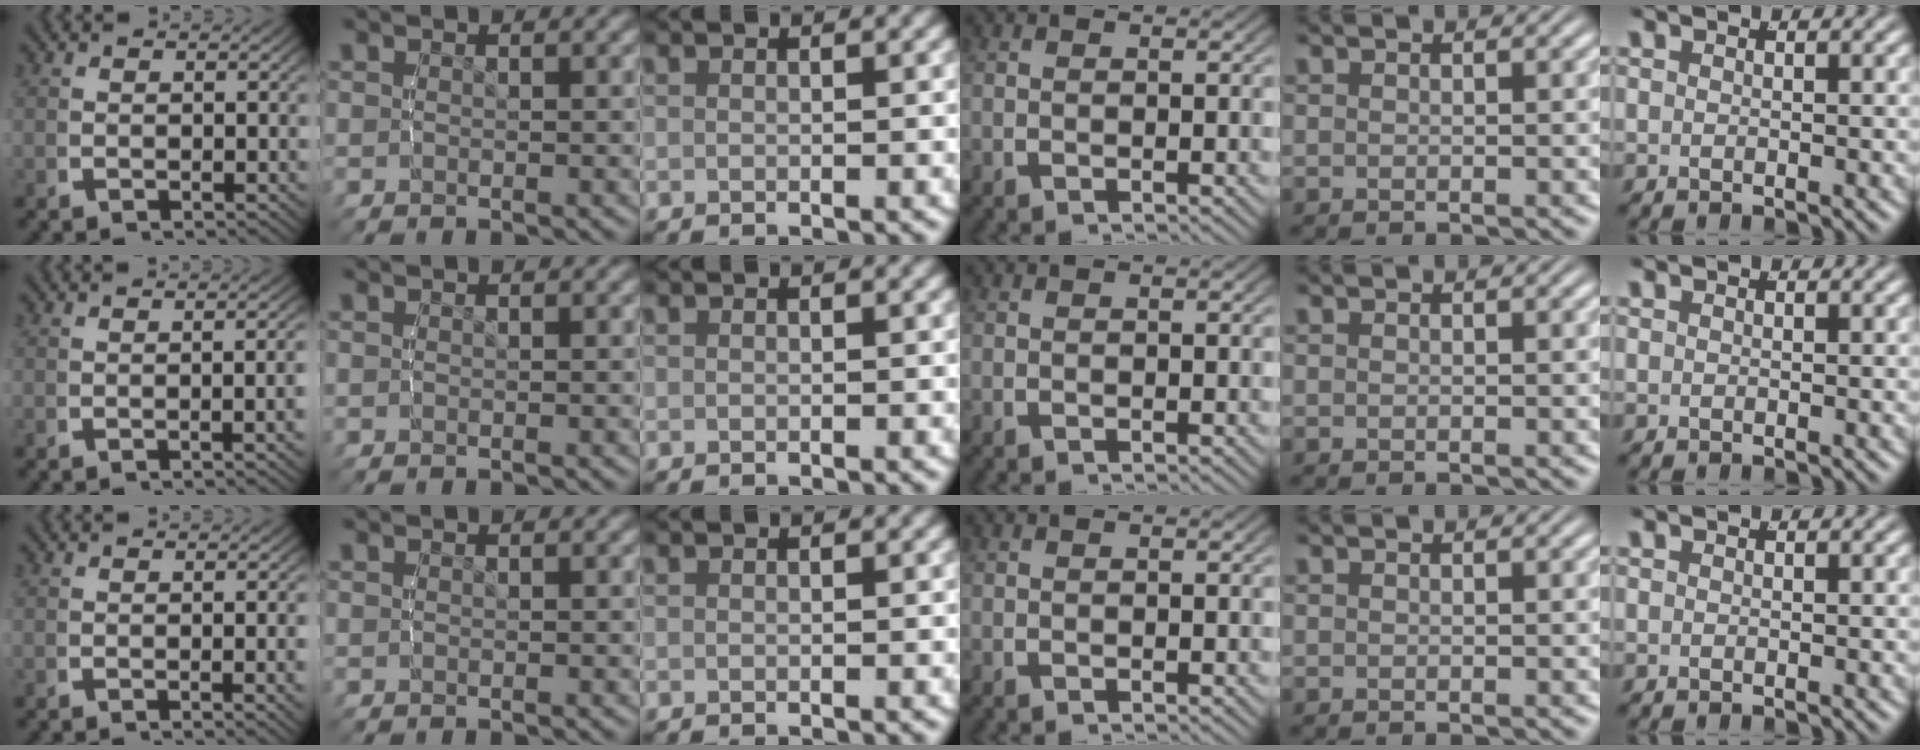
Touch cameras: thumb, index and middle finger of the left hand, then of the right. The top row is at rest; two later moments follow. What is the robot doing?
{"motion": "lift_and_place", "object": "bottle"}